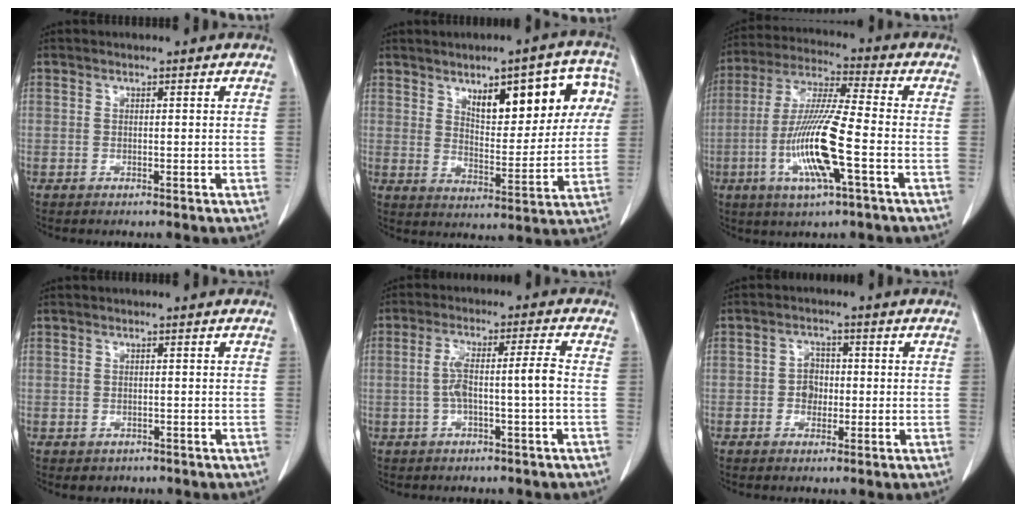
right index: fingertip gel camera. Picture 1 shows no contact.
{"total": 14.5, "force": [5.8, 5.2, 12.3], "torque": [-0.154, 0.026, 0.085]}
{"total": 13.9, "force": [-4.0, 0.8, 13.3], "torque": [-0.272, -0.011, -0.078]}
{"total": 1.4, "force": [-0.8, 1.2, 0.2], "torque": [-0.004, 0.001, -0.006]}
{"total": 6.0, "force": [-1.0, 0.0, 5.9], "torque": [-0.117, 0.022, -0.012]}
{"total": 2.9, "force": [-0.4, 2.4, 1.6], "torque": [-0.023, 0.007, -0.009]}